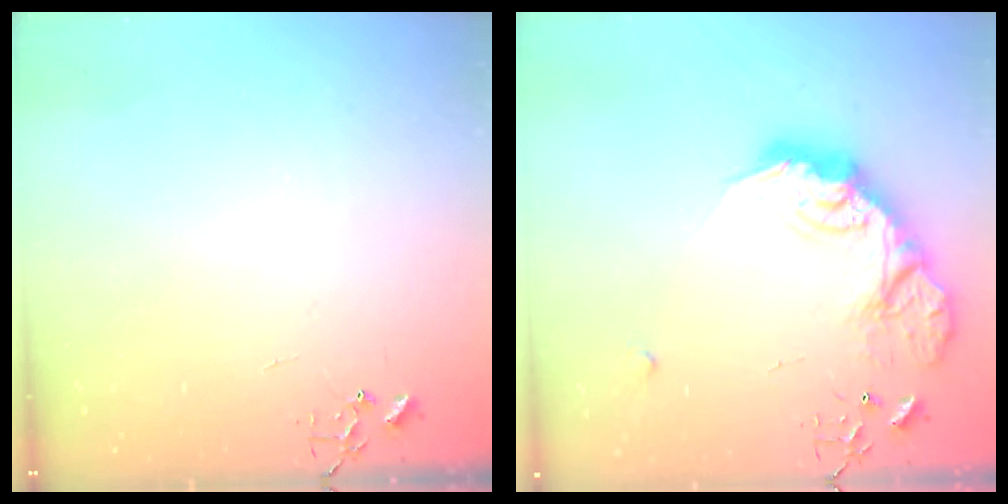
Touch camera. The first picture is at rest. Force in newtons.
{"total": 19.4, "press": 19.3, "slide": 1.5}